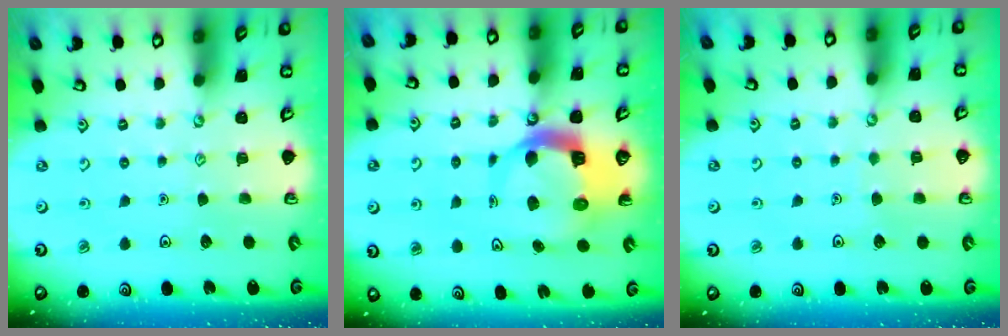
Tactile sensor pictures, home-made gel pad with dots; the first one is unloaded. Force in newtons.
{"total": 8.0, "press": 8.0, "slide": 1.1}
{"total": 1.5, "press": 1.5, "slide": 0.2}